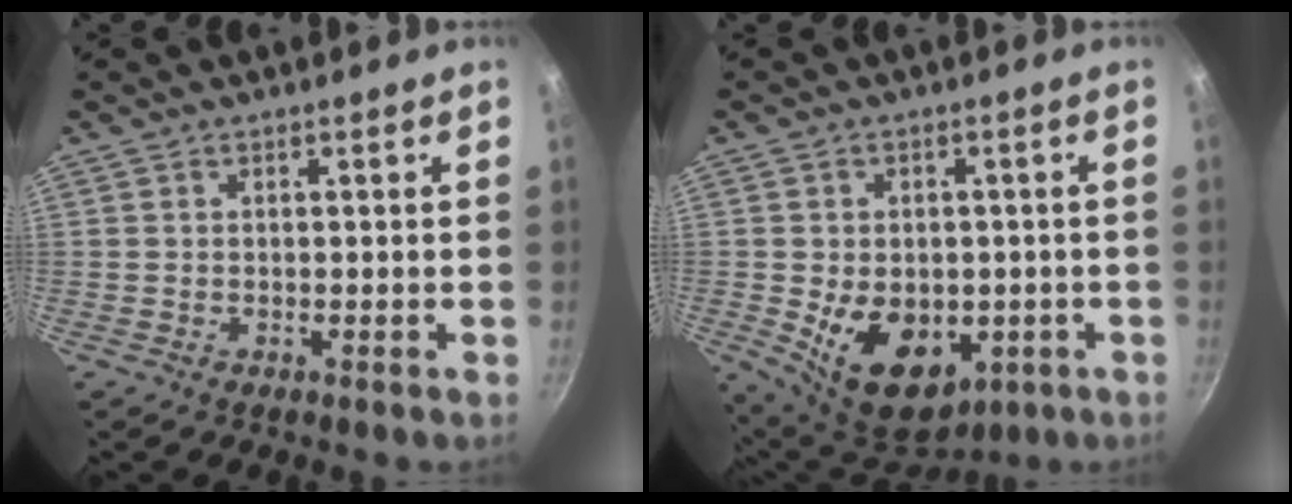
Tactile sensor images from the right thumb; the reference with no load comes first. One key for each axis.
{"total": 14.9, "fx": -3.5, "fy": 10.2, "fz": 10.2, "tx": -0.131, "ty": -0.008, "tz": -0.031}